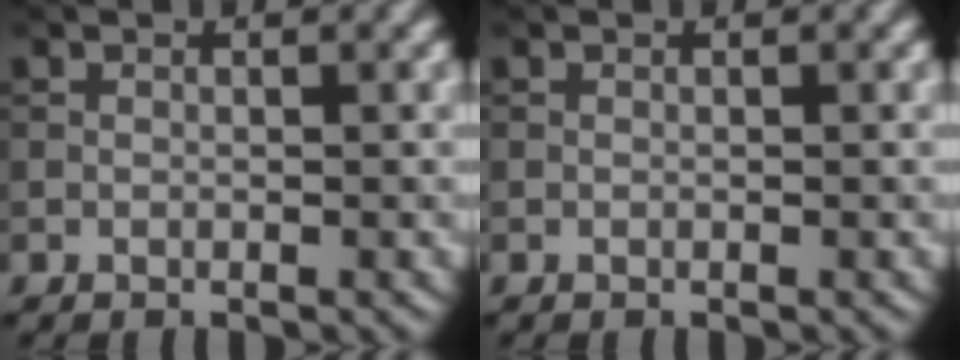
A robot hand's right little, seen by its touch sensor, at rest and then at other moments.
{"total": 0.0}